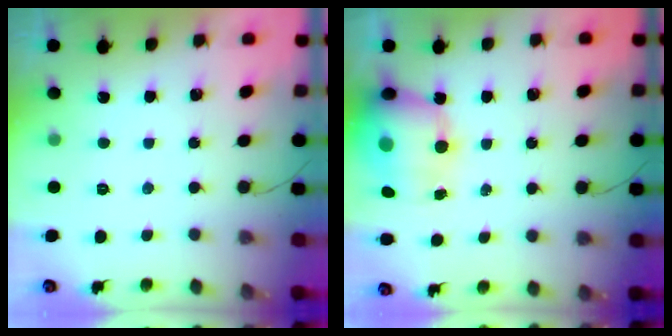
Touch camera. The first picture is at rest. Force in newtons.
{"total": 16.6, "press": 16.1, "slide": 4.0}